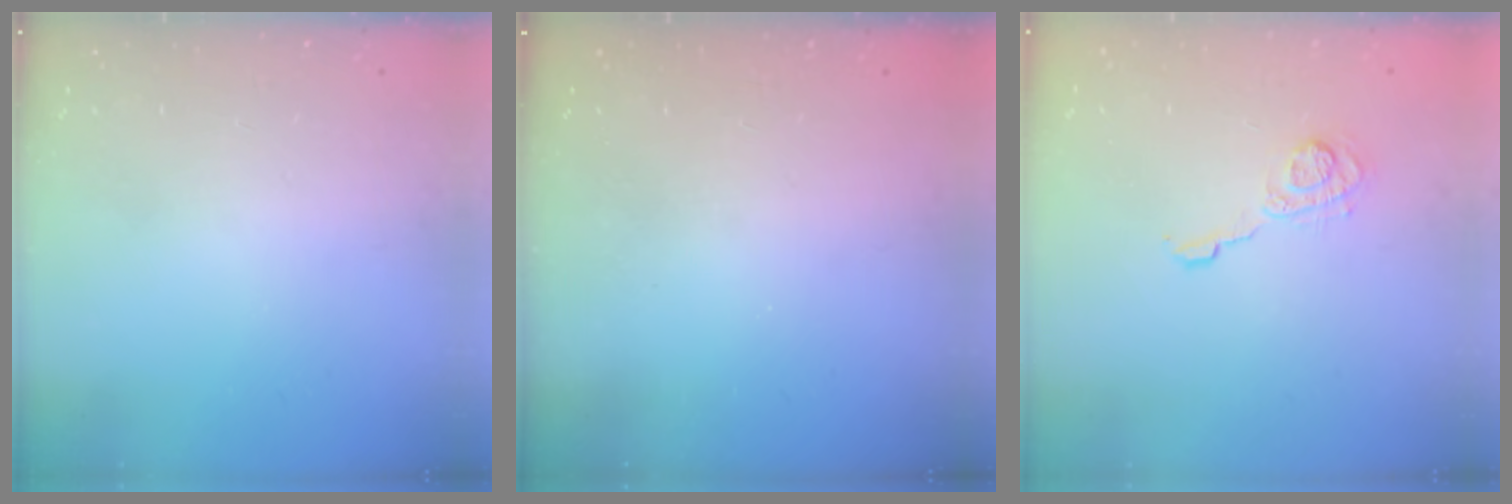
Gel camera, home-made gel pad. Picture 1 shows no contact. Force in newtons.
{"total": 2.4, "press": 2.2, "slide": 0.8}
{"total": 7.7, "press": 7.7, "slide": 1.0}